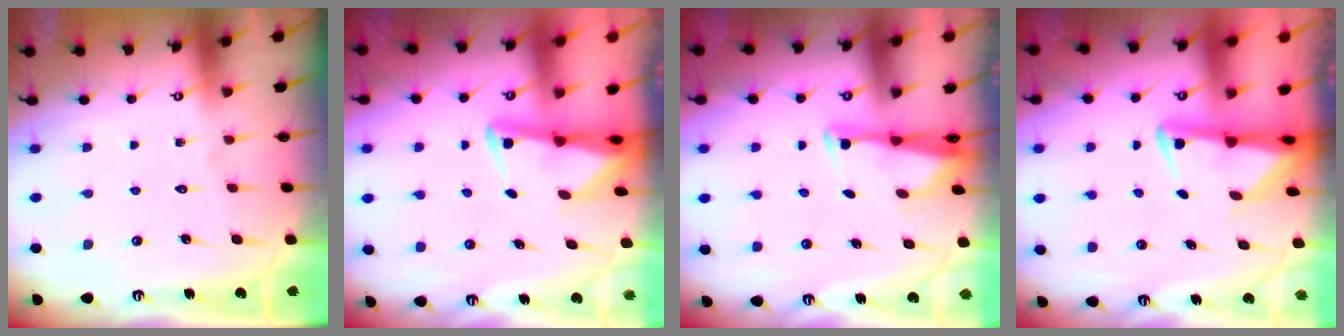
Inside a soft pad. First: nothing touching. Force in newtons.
{"total": 2.5, "press": 2.4, "slide": 0.6}
{"total": 3.0, "press": 2.9, "slide": 0.8}
{"total": 3.5, "press": 3.4, "slide": 0.7}